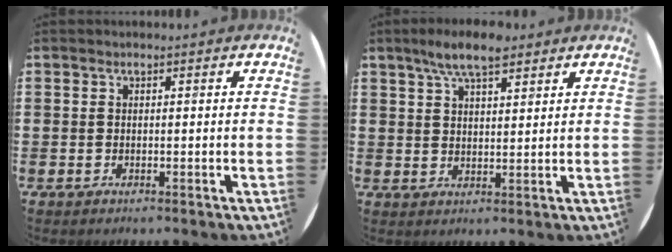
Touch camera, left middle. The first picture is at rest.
{"total": 6.2, "force": [4.7, 1.9, 3.6], "torque": [-0.071, -0.003, 0.083]}